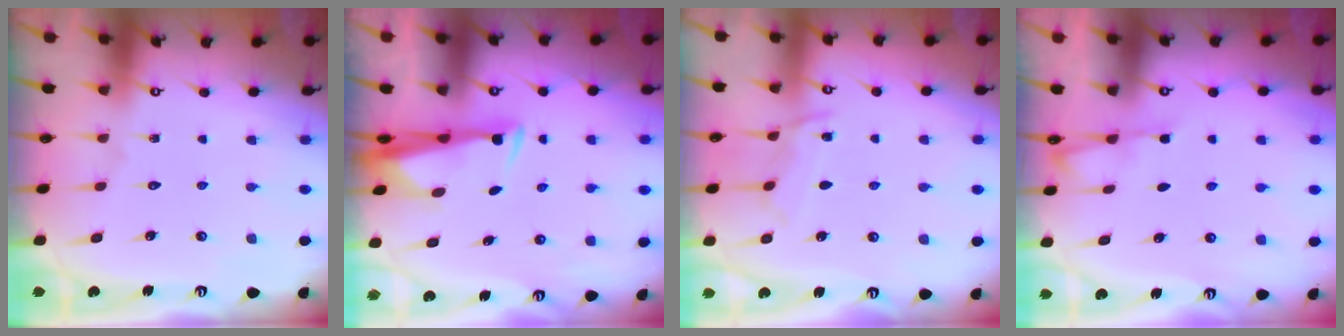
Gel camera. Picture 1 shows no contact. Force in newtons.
{"total": 3.4, "press": 3.3, "slide": 0.8}
{"total": 7.5, "press": 7.5, "slide": 0.6}
{"total": 2.3, "press": 2.3, "slide": 0.4}